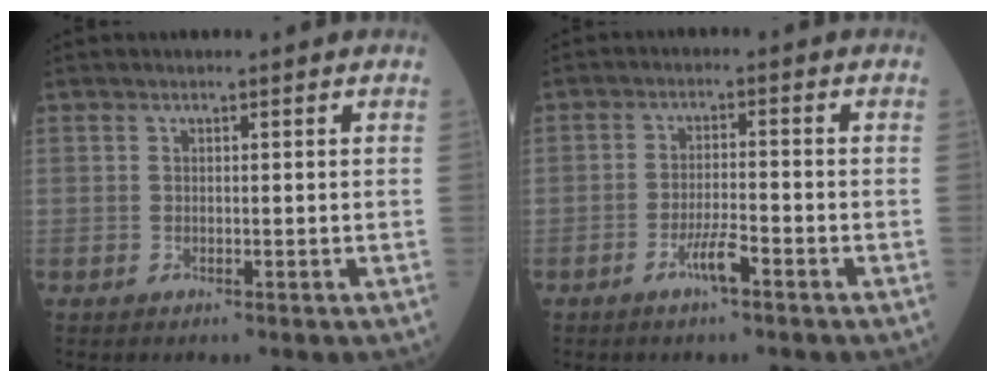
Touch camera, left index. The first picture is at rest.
{"total": 3.7, "force": [-2.4, 0.3, 2.8], "torque": [-0.057, -0.002, -0.046]}